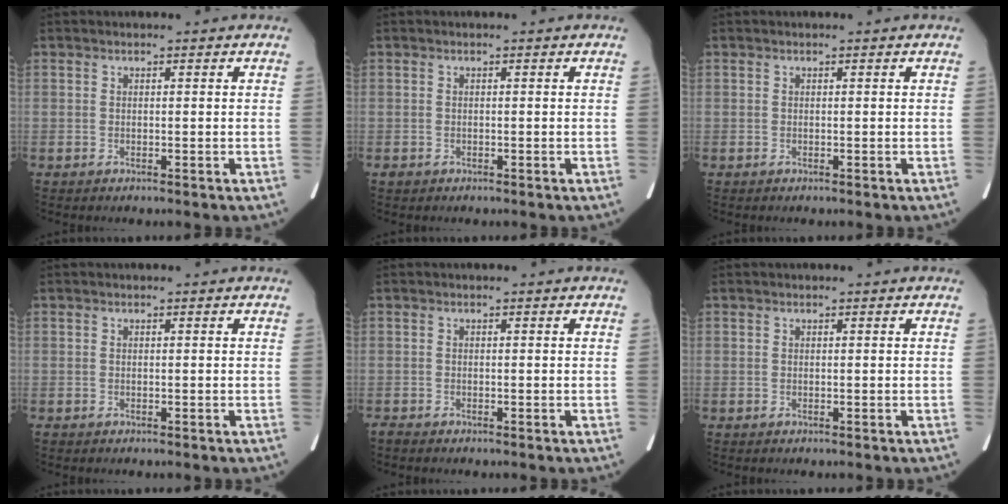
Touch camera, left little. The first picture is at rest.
{"total": 0.6, "force": [-0.4, 0.4, 0.1], "torque": [-0.007, 0.002, -0.005]}
{"total": 0.0}
{"total": 0.0}
{"total": 0.7, "force": [-0.7, 0.1, 0.2], "torque": [-0.012, -0.003, -0.015]}
{"total": 0.0}